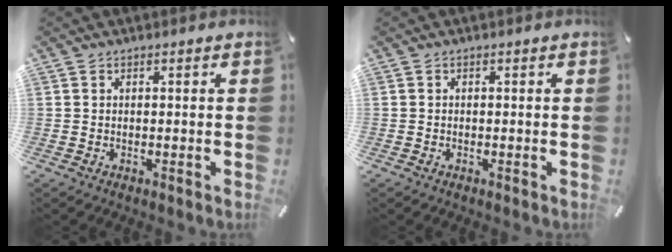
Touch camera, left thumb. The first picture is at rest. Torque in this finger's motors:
{"motor_torque": [-0.18, -0.06, -0.09, 0.12, -0.09]}